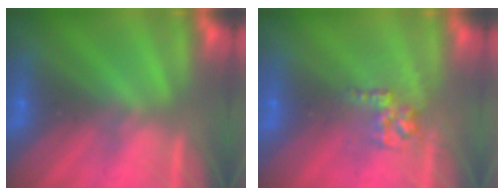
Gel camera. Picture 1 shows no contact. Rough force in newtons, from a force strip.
{"total": 2.9}